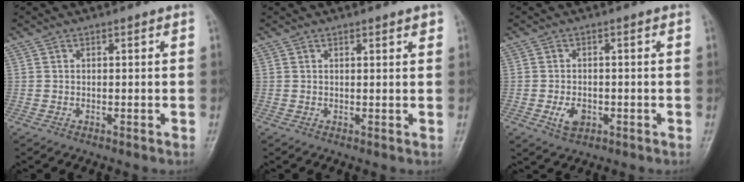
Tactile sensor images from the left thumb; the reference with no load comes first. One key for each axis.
{"total": 1.5, "fx": 1.1, "fy": 0.3, "fz": 1.1, "tx": -0.013, "ty": -0.005, "tz": 0.013}
{"total": 3.8, "fx": -1.2, "fy": 2.6, "fz": 2.6, "tx": -0.043, "ty": 0.000, "tz": -0.017}